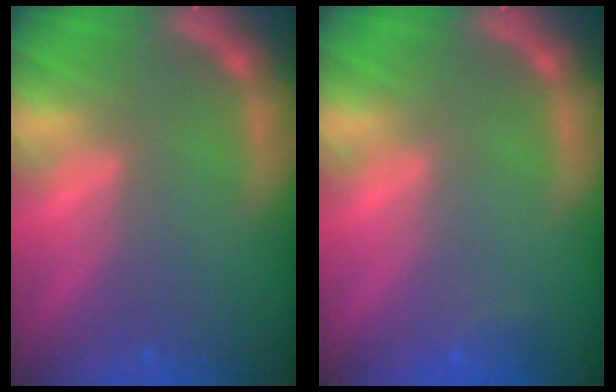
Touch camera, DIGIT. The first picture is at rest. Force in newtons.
{"total": 1.4}